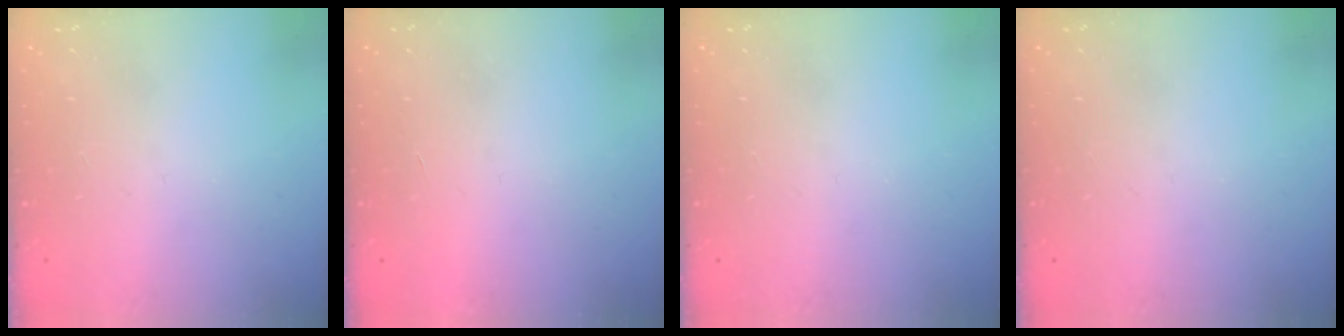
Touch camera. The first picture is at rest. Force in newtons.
{"total": 1.7, "press": 1.7, "slide": 0.1}
{"total": 0.0}
{"total": 0.0}